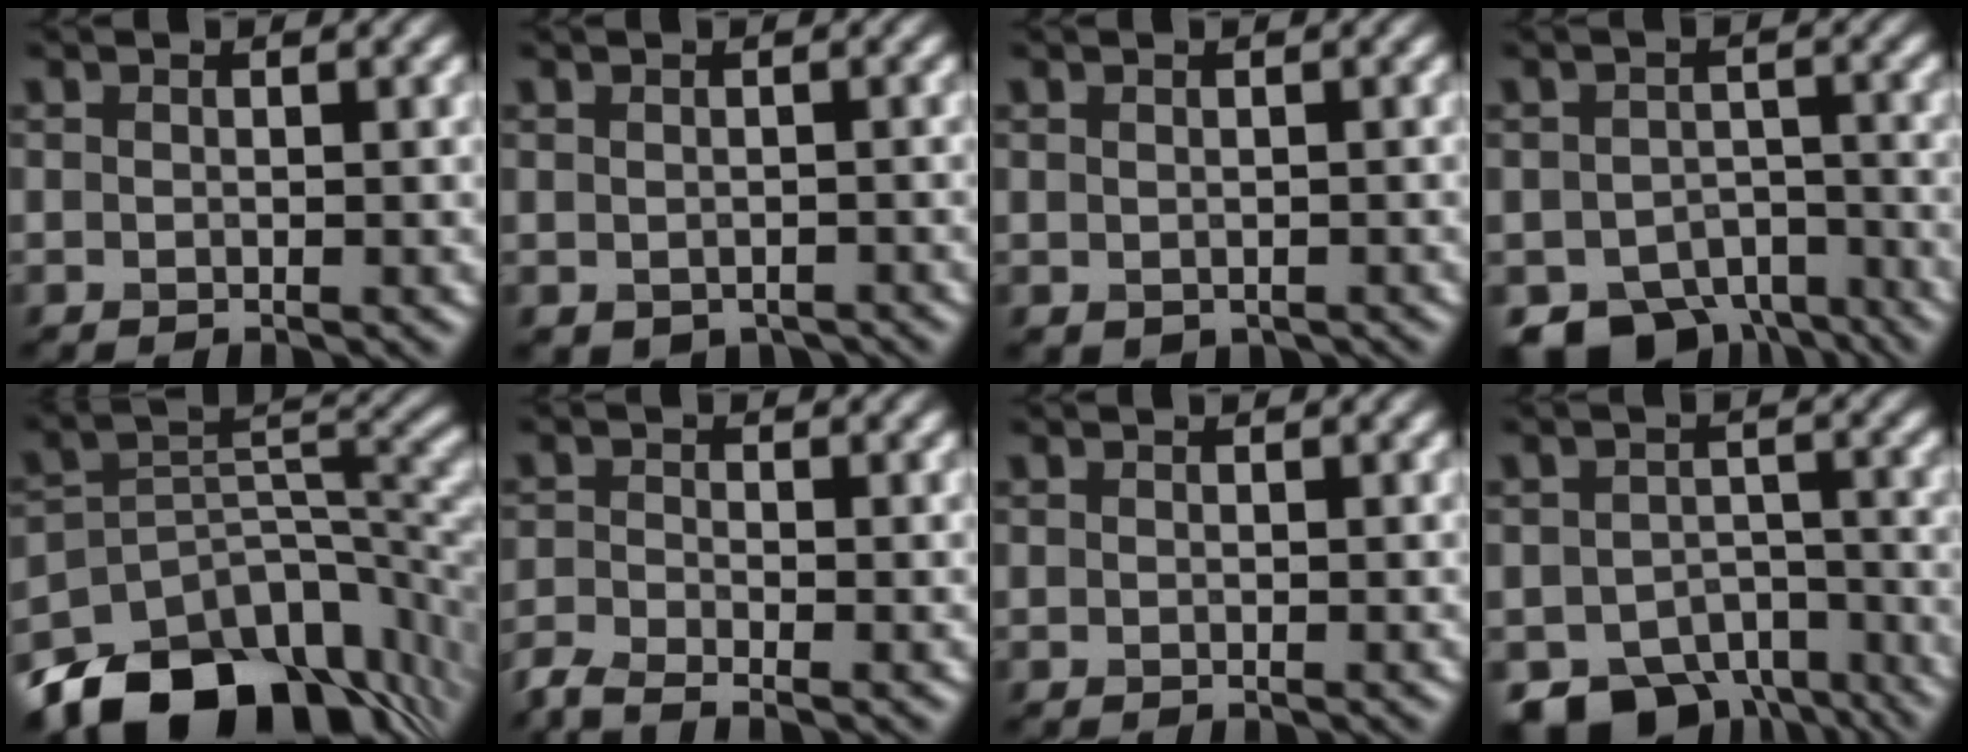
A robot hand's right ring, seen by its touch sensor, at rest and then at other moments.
{"total": 1.9, "force": [-1.3, 1.1, 0.8], "torque": [-0.010, -0.011, -0.018]}
{"total": 1.0, "force": [-0.5, 0.7, 0.5], "torque": [-0.008, -0.010, -0.004]}
{"total": 8.3, "force": [-6.2, 4.2, 3.5], "torque": [-0.047, -0.017, -0.097]}
{"total": 13.9, "force": [-9.0, 7.7, 7.3], "torque": [-0.131, 0.005, -0.161]}
{"total": 3.1, "force": [-2.7, 0.7, 1.5], "torque": [-0.032, -0.010, -0.066]}
{"total": 0.0}
{"total": 9.2, "force": [-6.9, 4.7, 4.0], "torque": [-0.051, -0.019, -0.104]}